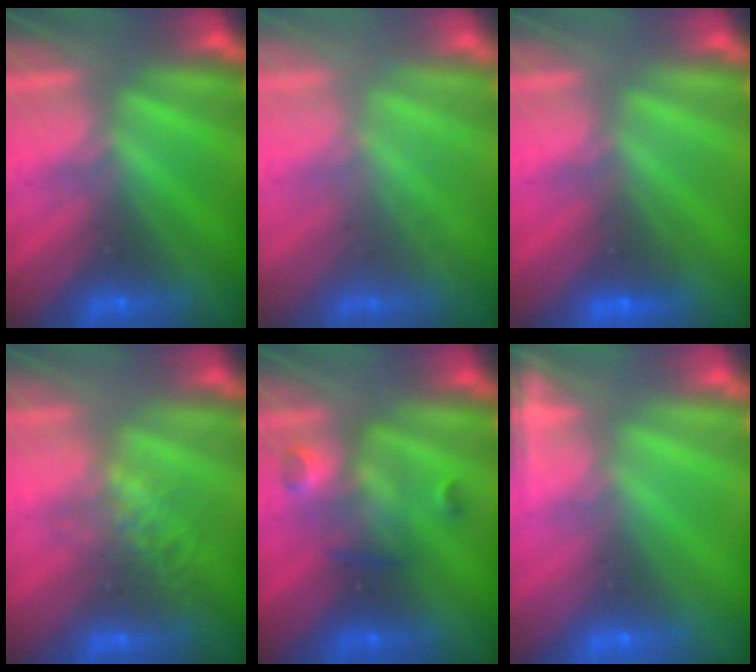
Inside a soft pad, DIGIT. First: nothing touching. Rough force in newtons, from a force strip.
{"total": 2.2}
{"total": 2.0}
{"total": 4.2}
{"total": 3.0}
{"total": 7.3}